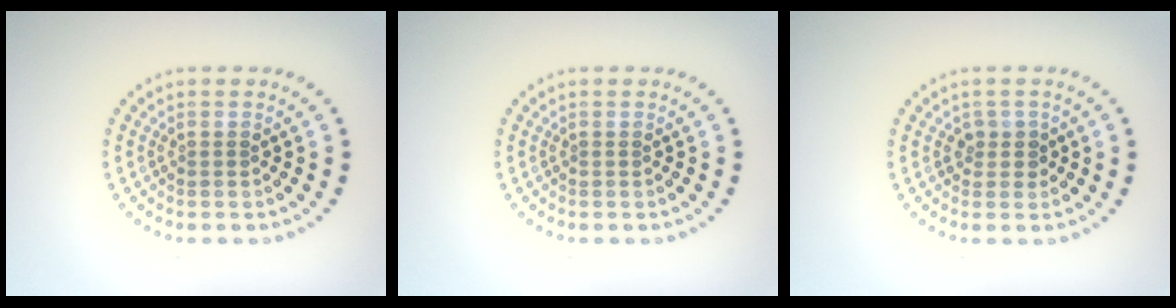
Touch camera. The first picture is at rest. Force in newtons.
{"total": 0.0}
{"total": 1.5, "press": 1.2, "slide": 0.8}